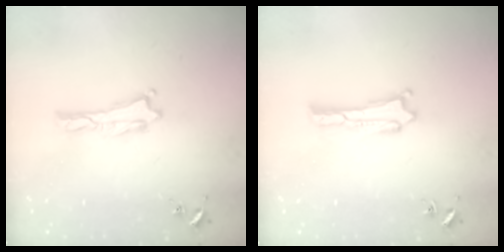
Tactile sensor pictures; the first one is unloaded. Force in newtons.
{"total": 0.0}